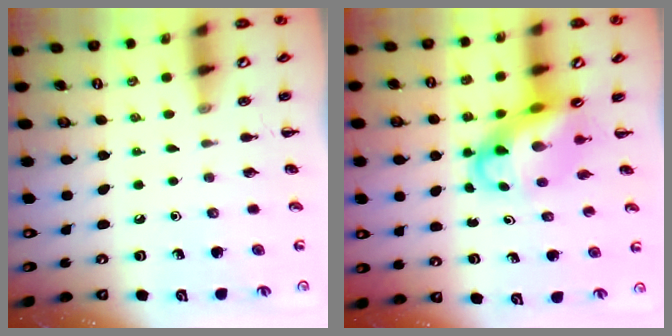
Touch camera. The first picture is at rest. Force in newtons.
{"total": 7.3, "press": 6.9, "slide": 2.3}